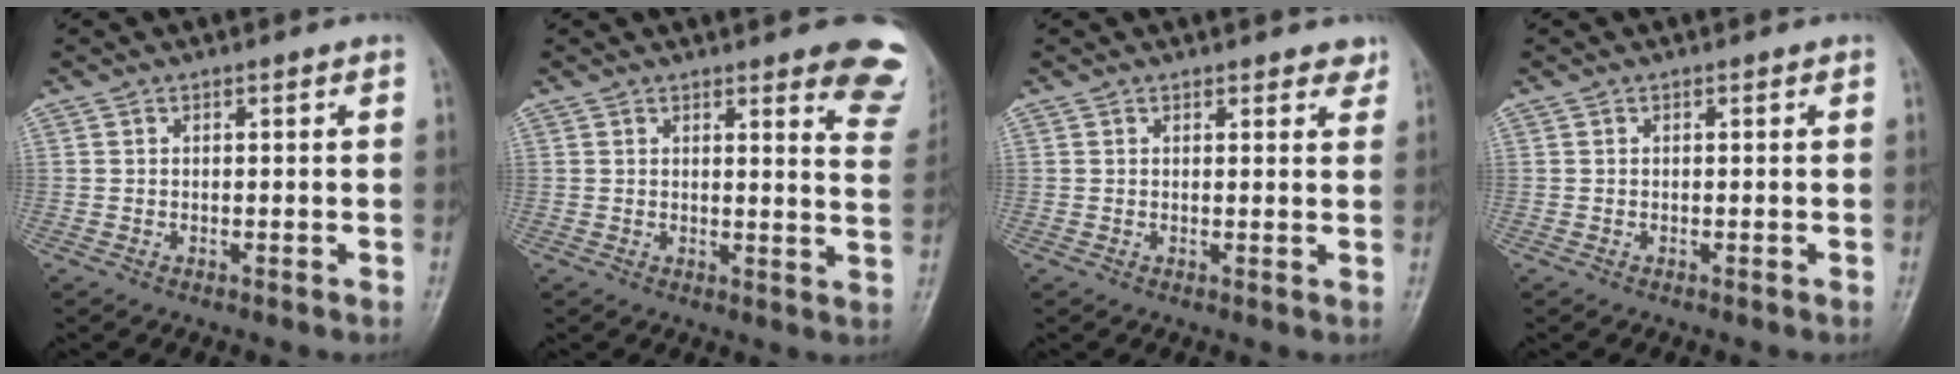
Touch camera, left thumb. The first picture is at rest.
{"total": 11.6, "force": [8.6, 3.0, 7.1], "torque": [-0.042, -0.045, 0.075]}
{"total": 2.9, "force": [2.3, 1.3, 1.1], "torque": [0.013, -0.009, 0.021]}
{"total": 0.0}